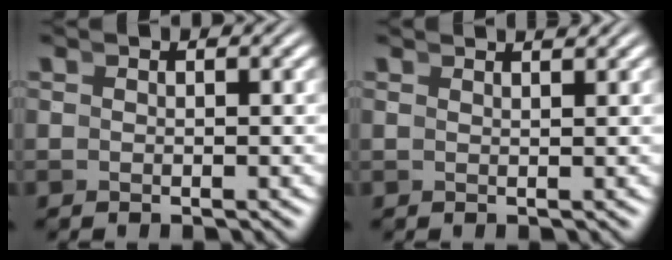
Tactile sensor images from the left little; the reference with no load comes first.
{"total": 1.5, "force": [1.3, -0.8, 0.3], "torque": [0.010, 0.005, 0.022]}